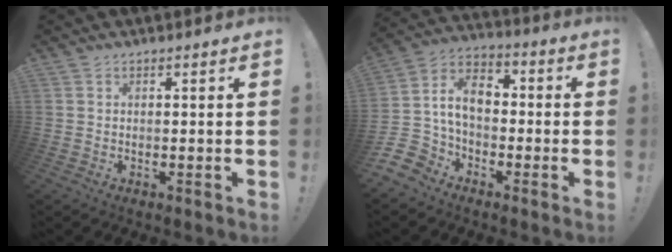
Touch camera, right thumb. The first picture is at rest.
{"total": 10.8, "force": [-0.1, 8.5, 6.6], "torque": [-0.125, 0.011, 0.006]}